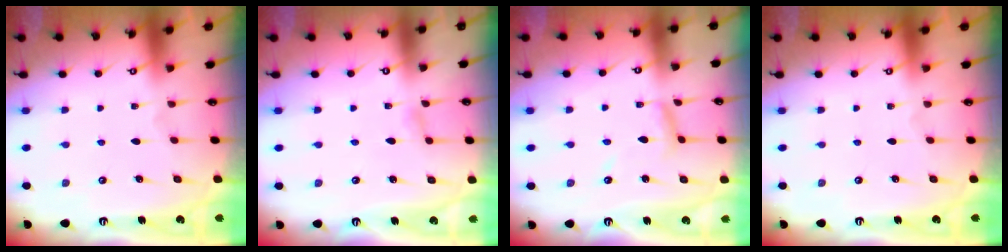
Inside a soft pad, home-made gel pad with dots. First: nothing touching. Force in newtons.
{"total": 2.6, "press": 2.6, "slide": 0.3}
{"total": 7.2, "press": 7.2, "slide": 0.5}
{"total": 0.0}